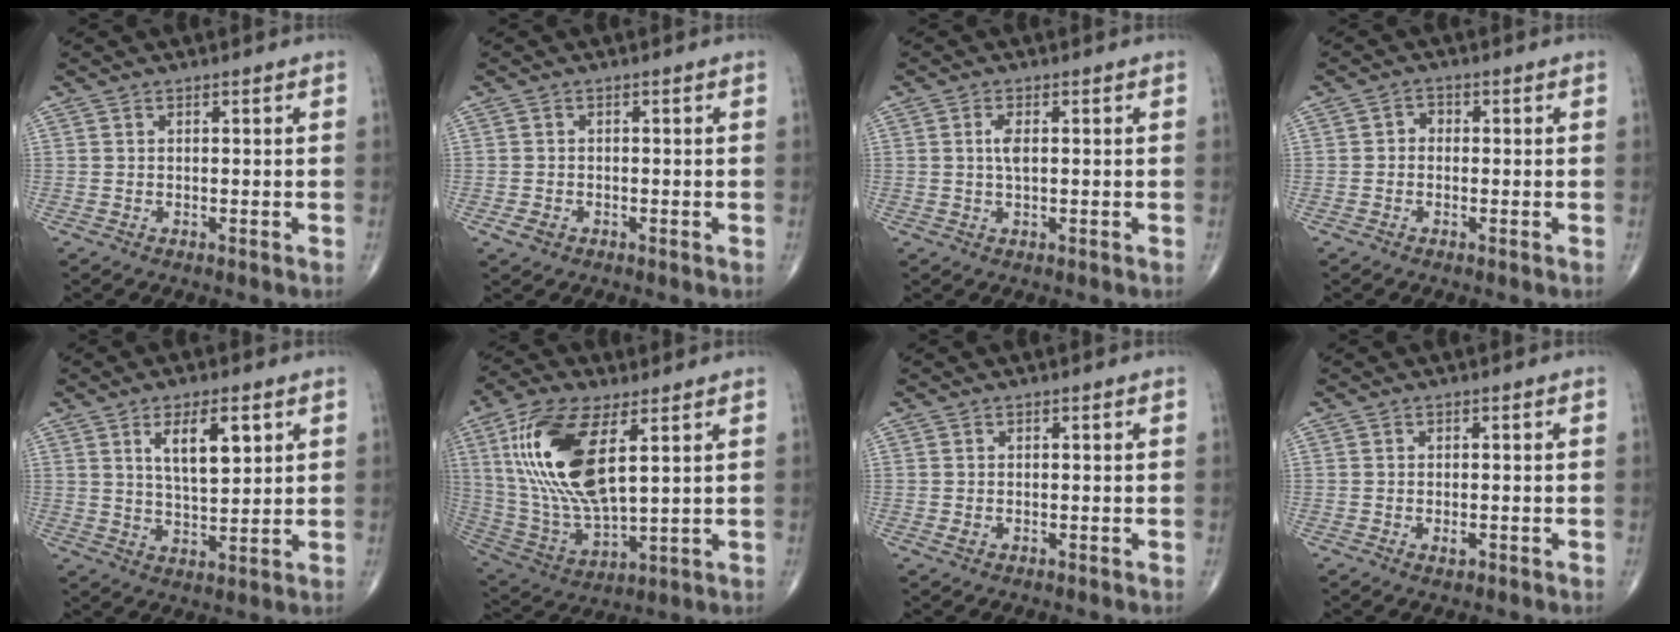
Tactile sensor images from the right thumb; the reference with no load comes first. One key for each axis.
{"total": 1.9, "fx": -0.9, "fy": 1.4, "fz": 0.9, "tx": -0.016, "ty": 0.003, "tz": -0.013}
{"total": 2.5, "fx": 0.4, "fy": 1.0, "fz": 2.3, "tx": -0.045, "ty": -0.001, "tz": 0.006}
{"total": 1.7, "fx": -0.3, "fy": 1.4, "fz": 0.9, "tx": -0.002, "ty": 0.006, "tz": -0.013}
{"total": 8.7, "fx": 3.5, "fy": 3.4, "fz": 7.2, "tx": -0.107, "ty": -0.022, "tz": 0.065}
{"total": 20.1, "fx": 6.1, "fy": 8.3, "fz": 17.2, "tx": -0.358, "ty": -0.024, "tz": 0.121}
{"total": 0.9, "fx": -0.2, "fy": 0.6, "fz": 0.6, "tx": -0.013, "ty": 0.001, "tz": -0.003}
{"total": 1.3, "fx": -0.5, "fy": 0.7, "fz": 1.0, "tx": -0.015, "ty": 0.000, "tz": -0.008}